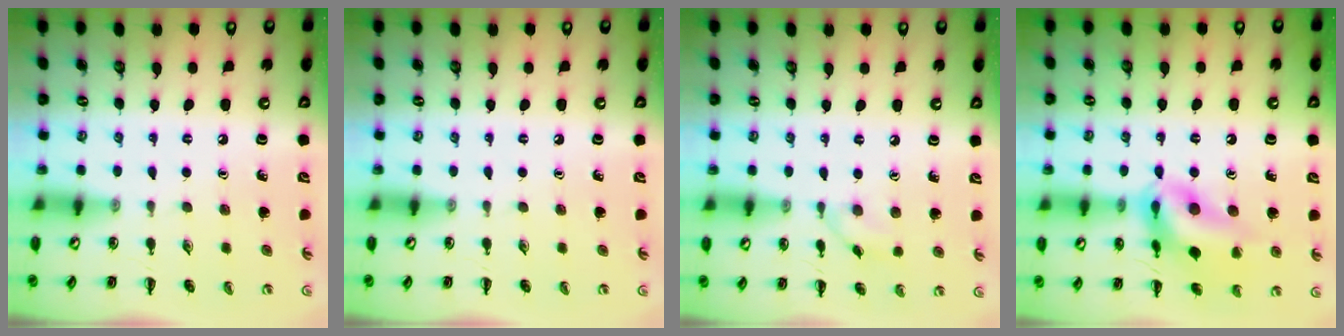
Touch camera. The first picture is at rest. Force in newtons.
{"total": 0.0}
{"total": 4.3, "press": 3.9, "slide": 1.8}
{"total": 14.0, "press": 13.8, "slide": 2.2}